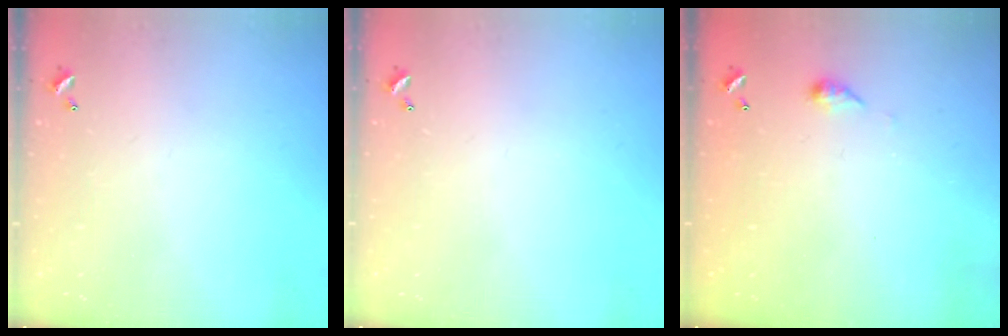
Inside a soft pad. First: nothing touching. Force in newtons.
{"total": 0.0}
{"total": 3.5, "press": 3.4, "slide": 0.6}